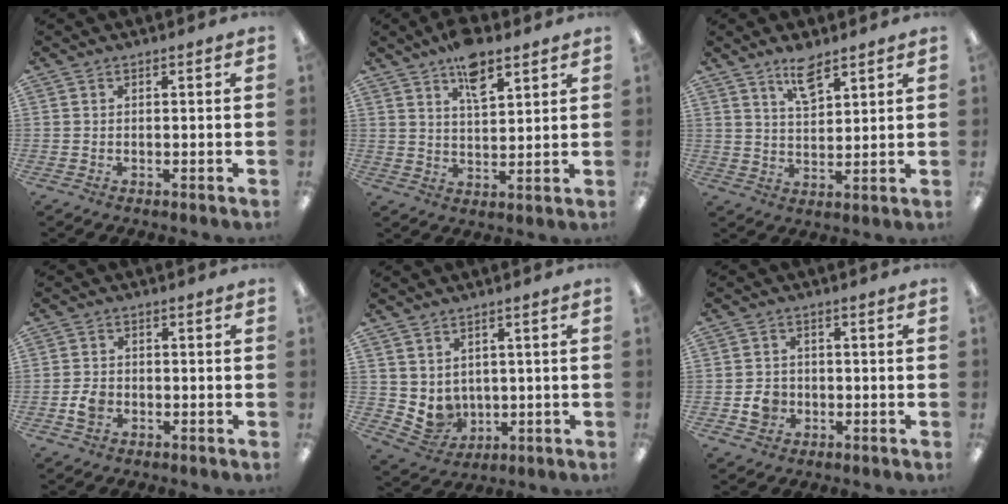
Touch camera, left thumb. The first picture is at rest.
{"total": 8.7, "force": [6.1, 3.5, 5.1], "torque": [-0.076, -0.030, 0.104]}
{"total": 7.6, "force": [5.5, 3.0, 4.3], "torque": [-0.065, -0.028, 0.096]}
{"total": 3.6, "force": [-1.1, 2.8, 2.1], "torque": [-0.040, 0.005, -0.020]}
{"total": 5.1, "force": [2.6, 4.3, 0.9], "torque": [-0.032, -0.023, 0.056]}
{"total": 4.4, "force": [-1.1, 3.8, 1.8], "torque": [-0.022, 0.004, -0.019]}